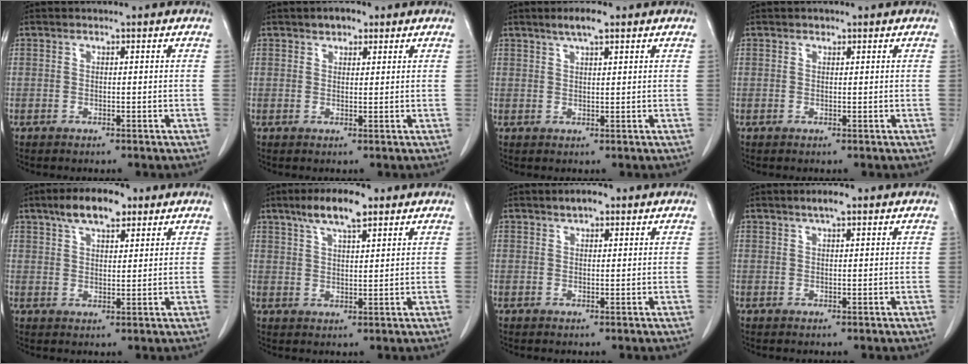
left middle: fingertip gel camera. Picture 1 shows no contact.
{"total": 2.3, "force": [1.5, 1.3, 1.2], "torque": [-0.018, 0.005, 0.021]}
{"total": 3.4, "force": [2.4, 0.5, 2.5], "torque": [-0.049, 0.005, 0.041]}
{"total": 1.2, "force": [0.8, 0.9, 0.3], "torque": [-0.003, -0.003, 0.011]}
{"total": 7.3, "force": [4.8, 2.6, 4.9], "torque": [-0.088, 0.014, 0.081]}
{"total": 7.2, "force": [4.8, 1.5, 5.2], "torque": [-0.101, 0.010, 0.085]}
{"total": 2.4, "force": [1.6, 0.9, 1.5], "torque": [-0.025, 0.005, 0.023]}
{"total": 2.2, "force": [1.5, 0.3, 1.6], "torque": [-0.033, 0.005, 0.025]}